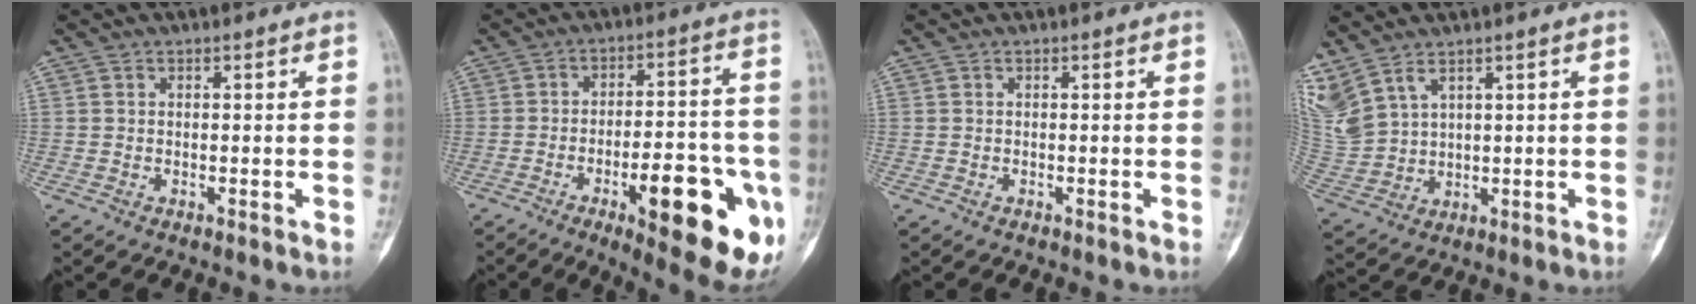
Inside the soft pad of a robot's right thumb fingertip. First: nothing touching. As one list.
[{"total": 20.4, "force": [-7.7, 6.4, 17.8], "torque": [-0.188, 0.020, -0.094]}, {"total": 0.0}, {"total": 11.2, "force": [6.8, 5.8, 6.7], "torque": [-0.172, -0.018, 0.160]}]